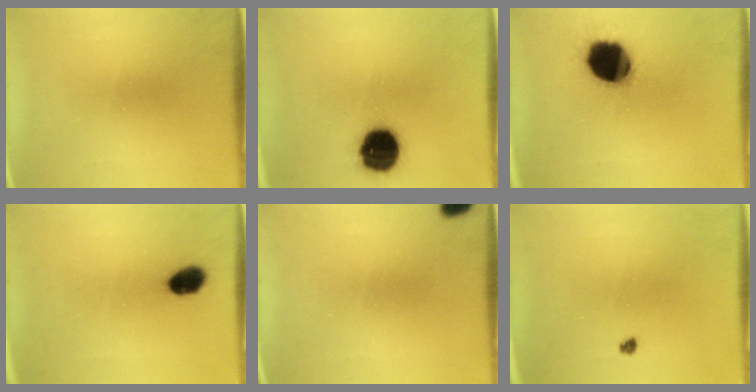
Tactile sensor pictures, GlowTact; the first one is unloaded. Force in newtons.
{"total": 15.1}
{"total": 17.9}
{"total": 5.1}
{"total": 5.0}
{"total": 1.0}